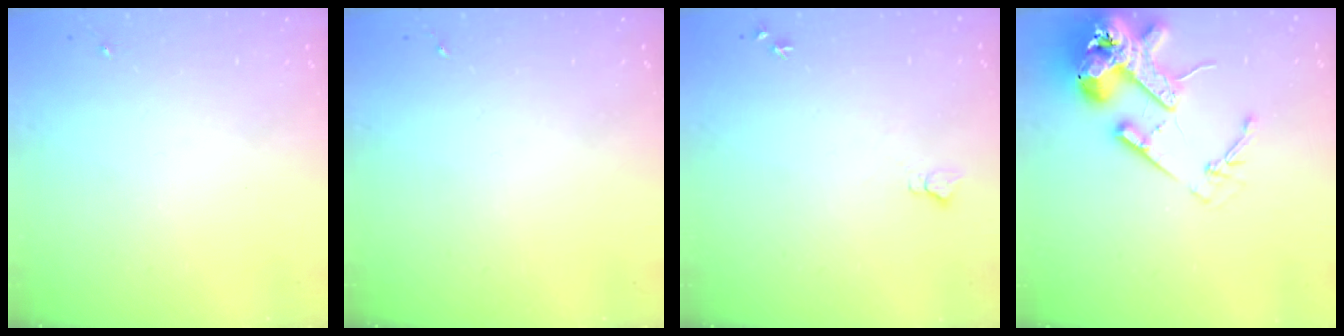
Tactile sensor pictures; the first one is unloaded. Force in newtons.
{"total": 0.0}
{"total": 4.6, "press": 4.6, "slide": 0.6}
{"total": 17.7, "press": 17.5, "slide": 2.4}